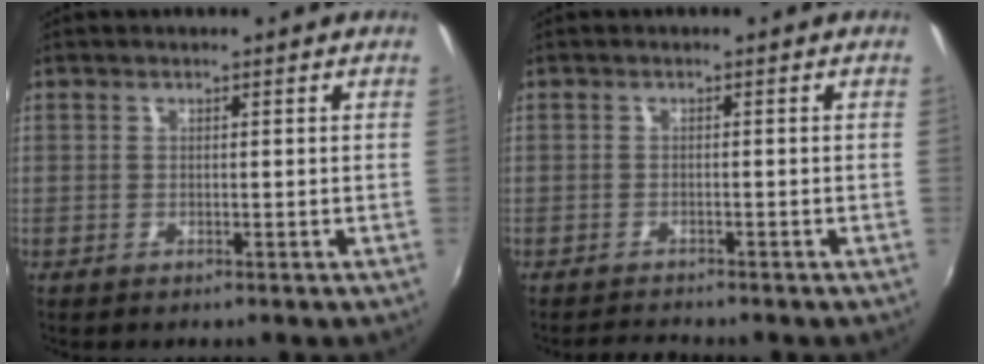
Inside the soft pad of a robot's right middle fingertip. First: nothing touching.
{"total": 2.3, "force": [-2.2, 0.0, 0.3], "torque": [-0.016, -0.009, -0.043]}